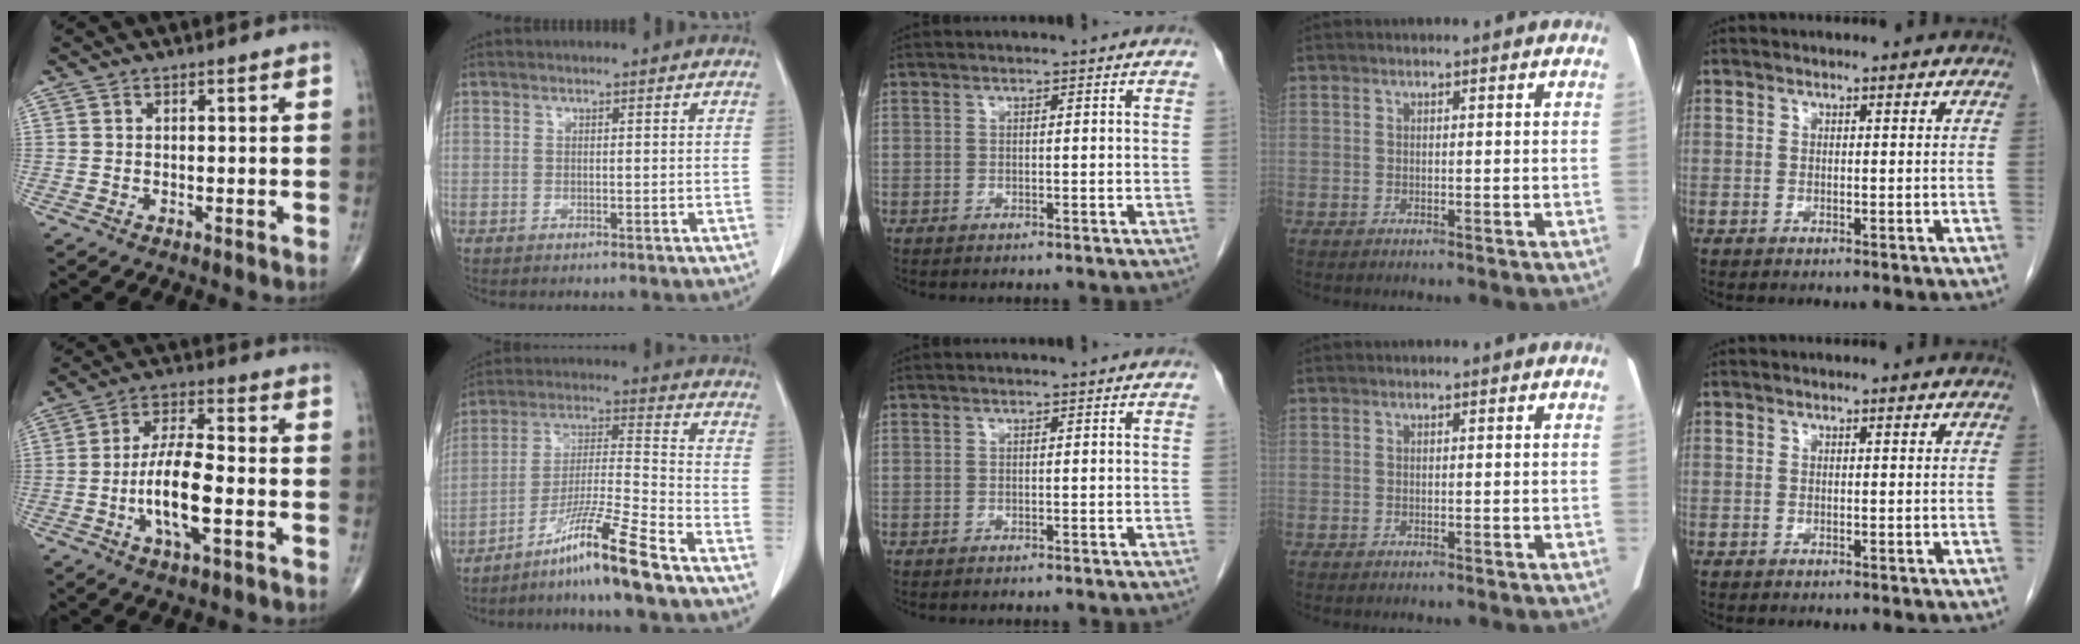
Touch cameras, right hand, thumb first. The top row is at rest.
{"thumb": {"total": 11.0, "force": [-3.0, 3.3, 10.0], "torque": [-0.192, 0.019, -0.058]}, "index": {"total": 12.3, "force": [-9.0, -1.6, 8.3], "torque": [-0.156, -0.018, -0.162]}}